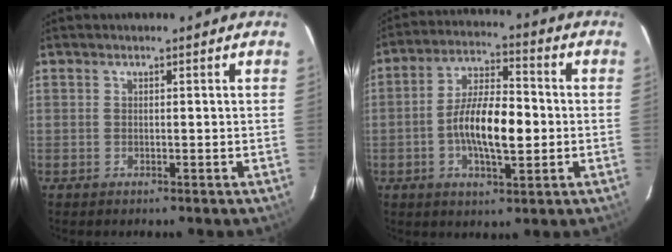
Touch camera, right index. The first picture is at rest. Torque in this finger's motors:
{"motor_torque": [1.57, -0.29, 0.90, 0.18]}